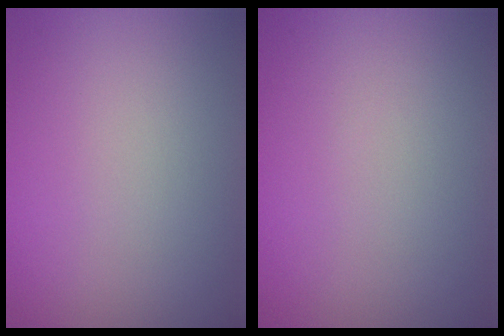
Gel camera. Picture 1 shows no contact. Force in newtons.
{"total": 0.0}